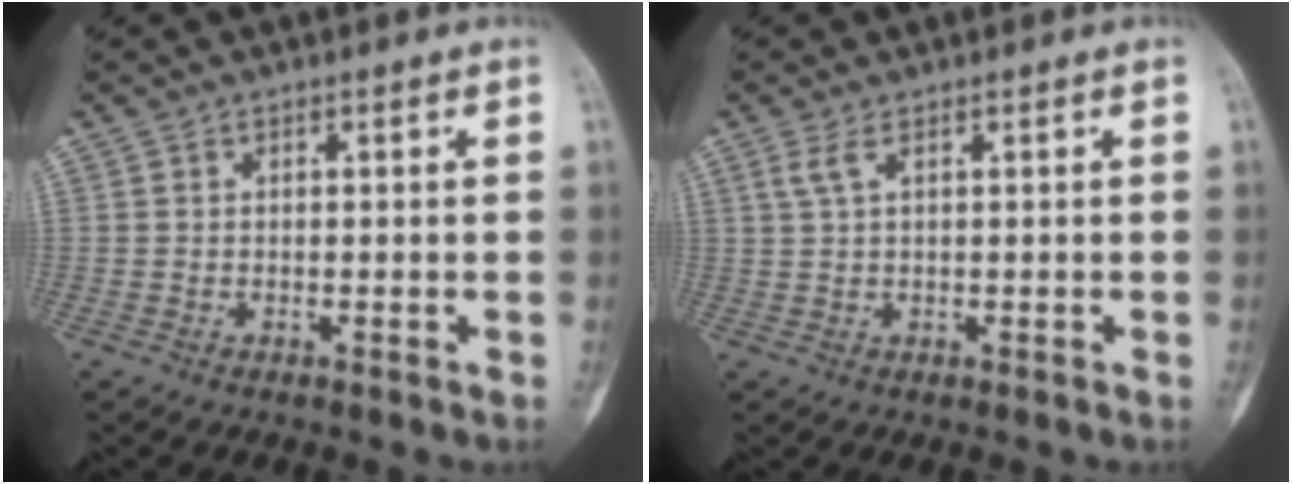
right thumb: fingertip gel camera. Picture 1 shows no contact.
{"total": 2.2, "force": [1.1, 0.6, 1.8], "torque": [-0.053, 0.009, 0.031]}